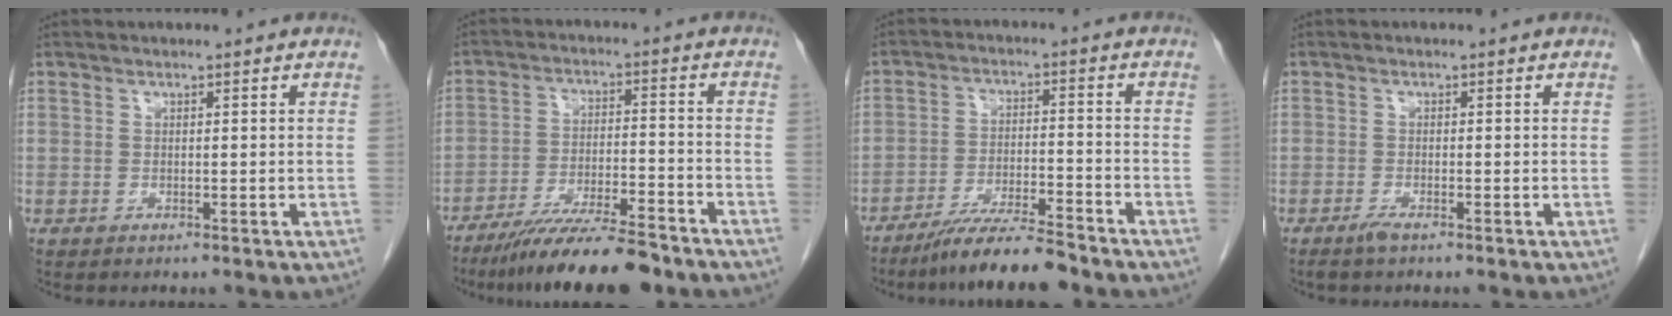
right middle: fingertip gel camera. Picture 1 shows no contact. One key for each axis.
{"total": 13.0, "fx": -10.9, "fy": 0.8, "fz": 7.0, "tx": -0.106, "ty": -0.020, "tz": -0.180}
{"total": 8.9, "fx": -7.7, "fy": 0.0, "fz": 4.6, "tx": -0.073, "ty": -0.022, "tz": -0.137}
{"total": 1.4, "fx": -1.1, "fy": 0.0, "fz": 0.9, "tx": -0.024, "ty": -0.004, "tz": -0.022}